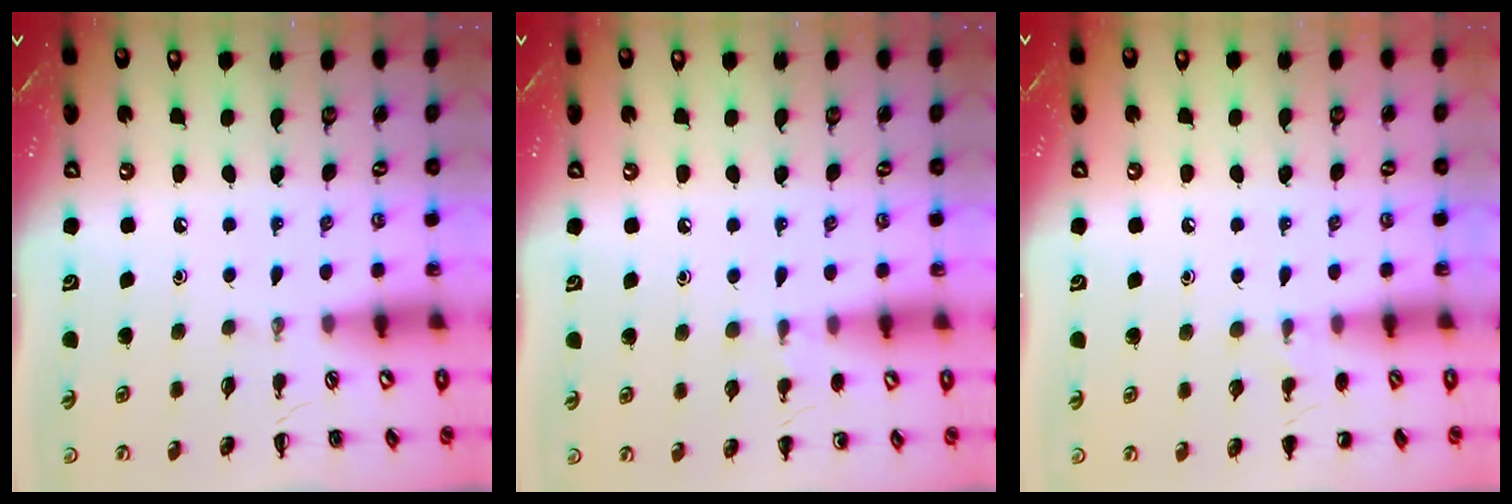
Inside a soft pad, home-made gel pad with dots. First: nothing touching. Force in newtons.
{"total": 5.9, "press": 5.6, "slide": 1.8}
{"total": 6.4, "press": 6.1, "slide": 1.7}